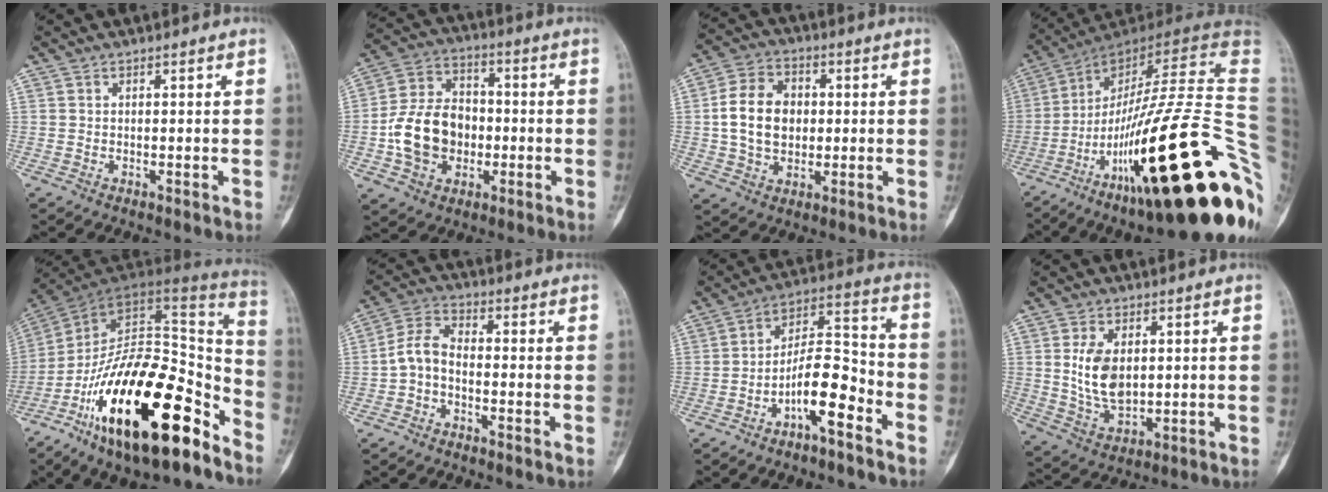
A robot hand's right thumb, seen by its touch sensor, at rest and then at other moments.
{"total": 14.4, "force": [-2.5, 10.9, 9.0], "torque": [-0.140, 0.033, -0.044]}
{"total": 11.6, "force": [0.5, 8.6, 7.8], "torque": [-0.120, 0.013, 0.007]}
{"total": 39.1, "force": [-11.9, 8.8, 36.2], "torque": [-0.472, 0.058, -0.189]}
{"total": 29.8, "force": [-16.9, 11.8, 21.5], "torque": [-0.302, 0.086, -0.273]}
{"total": 5.5, "force": [-1.9, 3.2, 4.1], "torque": [-0.083, 0.028, -0.049]}
{"total": 11.0, "force": [-5.8, 3.7, 8.6], "torque": [-0.151, 0.068, -0.102]}
{"total": 8.9, "force": [1.3, 5.4, 7.0], "torque": [-0.123, -0.012, 0.038]}